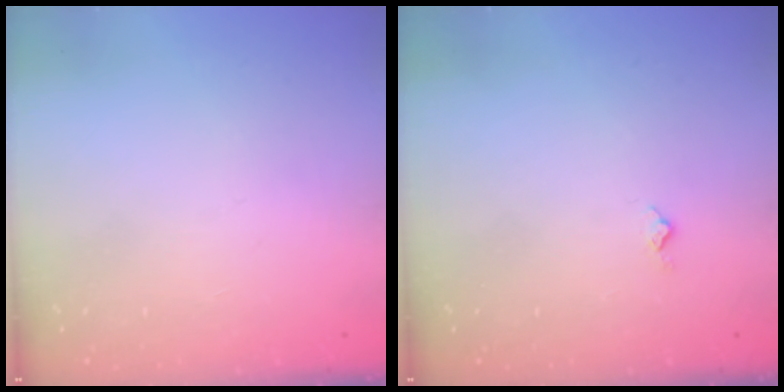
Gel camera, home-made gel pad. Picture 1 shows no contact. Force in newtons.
{"total": 3.3, "press": 3.3, "slide": 0.5}